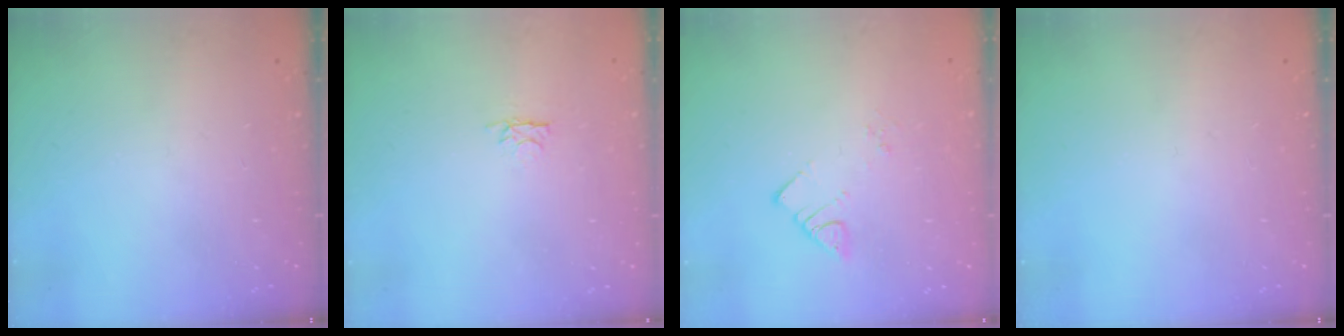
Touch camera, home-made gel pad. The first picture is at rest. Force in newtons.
{"total": 2.8, "press": 2.7, "slide": 0.4}
{"total": 2.6, "press": 2.6, "slide": 0.1}
{"total": 0.0}